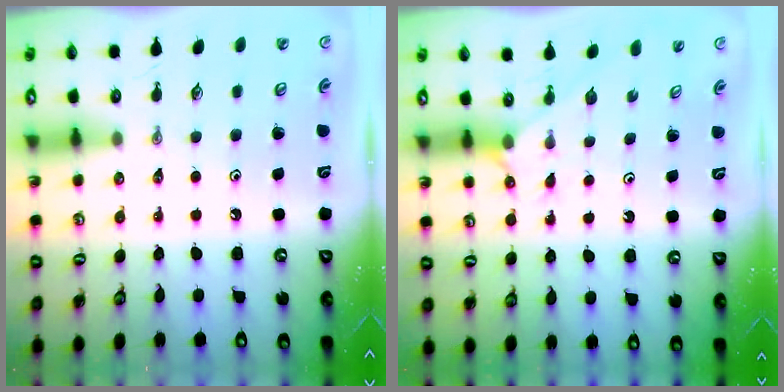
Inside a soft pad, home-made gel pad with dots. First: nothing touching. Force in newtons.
{"total": 2.1, "press": 2.1, "slide": 0.3}